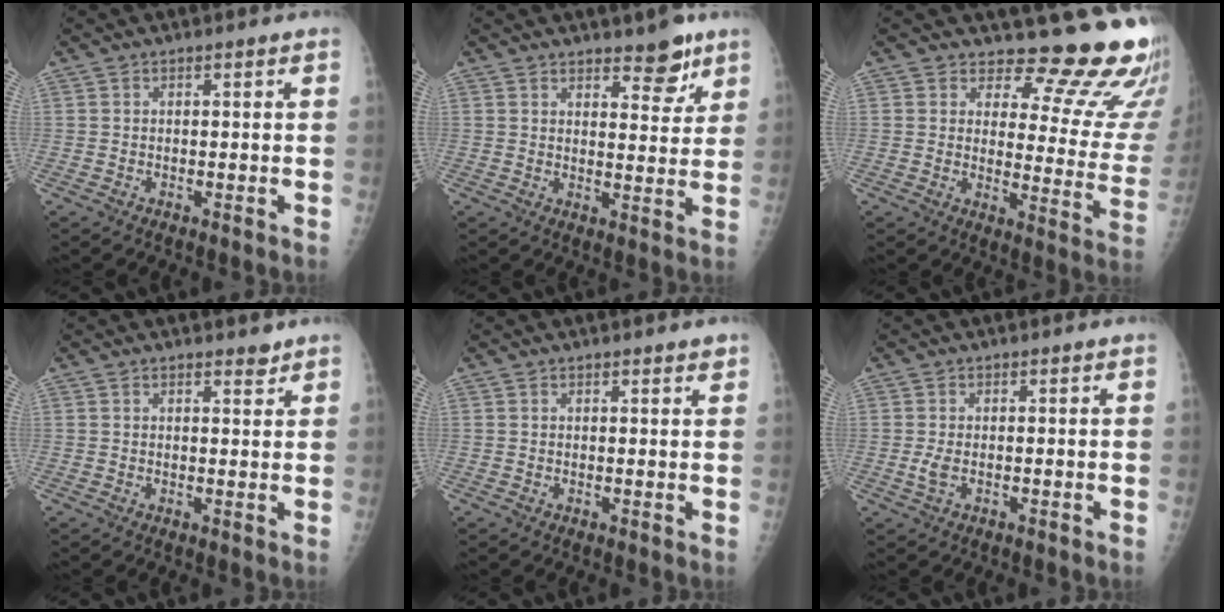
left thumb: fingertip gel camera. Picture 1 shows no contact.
{"total": 6.5, "force": [4.6, 2.5, 3.7], "torque": [-0.024, -0.031, 0.063]}
{"total": 17.2, "force": [15.0, 5.4, 6.4], "torque": [-0.028, -0.148, 0.163]}
{"total": 1.9, "force": [1.7, 0.7, 0.8], "torque": [-0.001, -0.012, 0.022]}
{"total": 1.9, "force": [1.6, 0.4, 0.9], "torque": [-0.007, -0.005, 0.019]}
{"total": 1.9, "force": [0.1, 1.0, 1.7], "torque": [-0.040, -0.005, 0.004]}